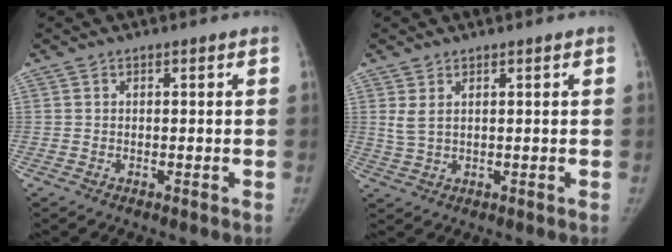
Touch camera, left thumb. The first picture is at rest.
{"total": 2.9, "force": [1.4, 1.2, 2.3], "torque": [-0.051, -0.004, 0.036]}